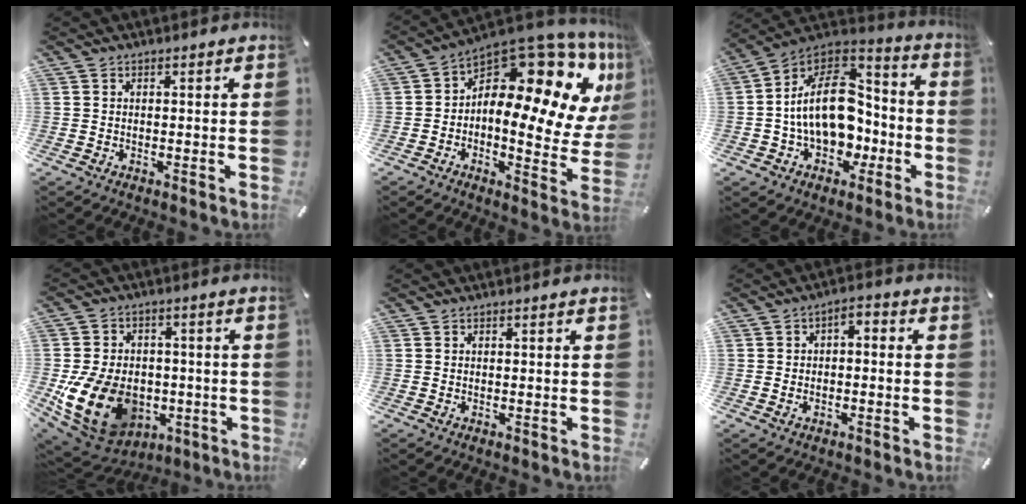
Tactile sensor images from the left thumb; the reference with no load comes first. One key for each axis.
{"total": 15.7, "fx": 7.6, "fy": 7.7, "fz": 11.5, "tx": -0.159, "ty": -0.094, "tz": 0.118}
{"total": 19.2, "fx": -1.4, "fy": 14.0, "fz": 13.0, "tx": -0.234, "ty": 0.000, "tz": -0.018}
{"total": 16.6, "fx": -3.8, "fy": 12.5, "fz": 10.2, "tx": -0.219, "ty": 0.009, "tz": -0.058}
{"total": 0.0}
{"total": 3.6, "fx": -1.7, "fy": 2.0, "fz": 2.5, "tx": -0.034, "ty": 0.014, "tz": -0.035}